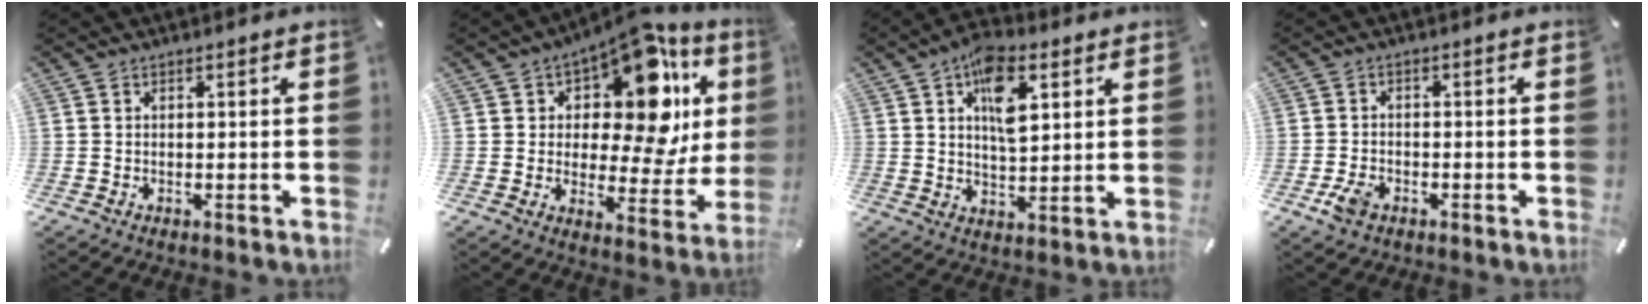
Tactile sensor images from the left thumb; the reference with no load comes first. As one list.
[{"total": 18.3, "force": [10.1, 8.5, 12.6], "torque": [-0.175, -0.086, 0.166]}, {"total": 10.9, "force": [4.6, 5.6, 8.1], "torque": [-0.118, -0.010, 0.076]}, {"total": 4.0, "force": [-2.0, 2.7, 2.3], "torque": [-0.056, 0.003, -0.041]}]